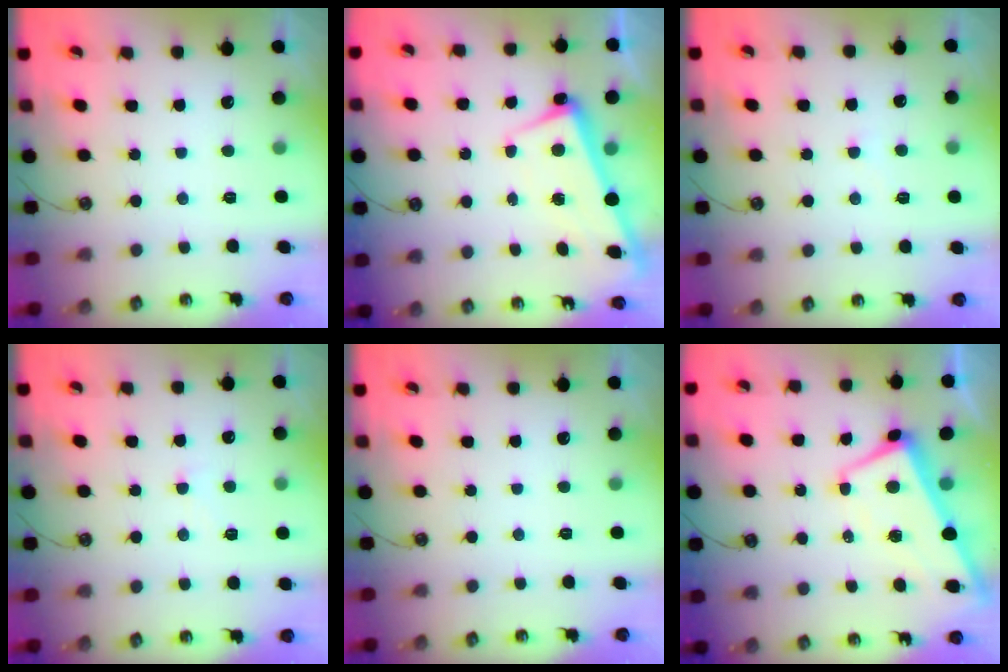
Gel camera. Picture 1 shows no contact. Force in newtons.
{"total": 2.2, "press": 2.2, "slide": 0.5}
{"total": 4.6, "press": 4.6, "slide": 0.5}
{"total": 2.1, "press": 2.1, "slide": 0.6}
{"total": 0.0}
{"total": 0.9, "press": 0.2, "slide": 0.9}